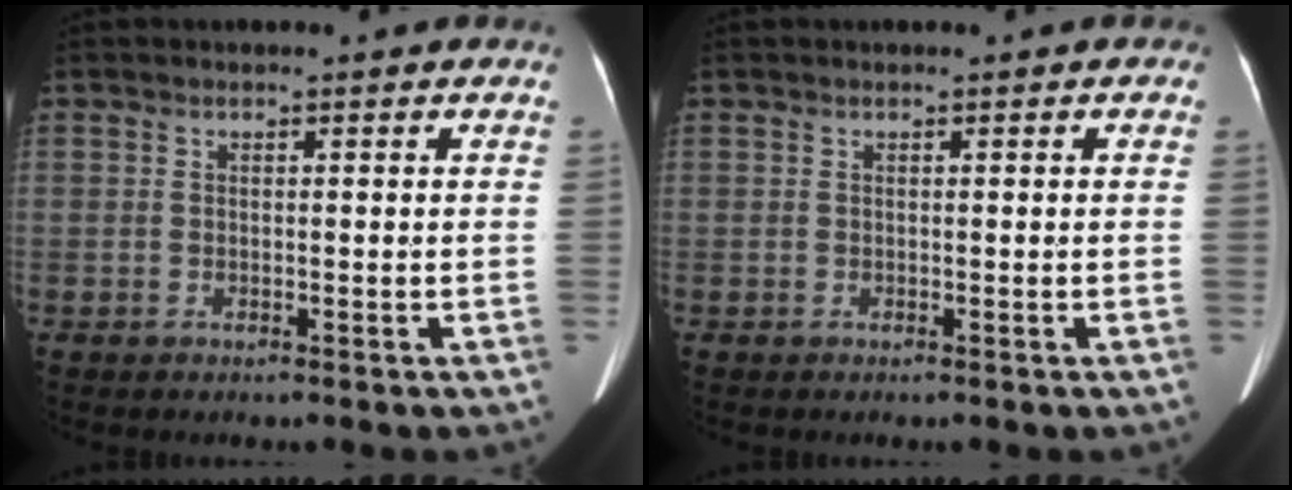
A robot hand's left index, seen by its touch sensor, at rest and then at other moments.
{"total": 0.0}